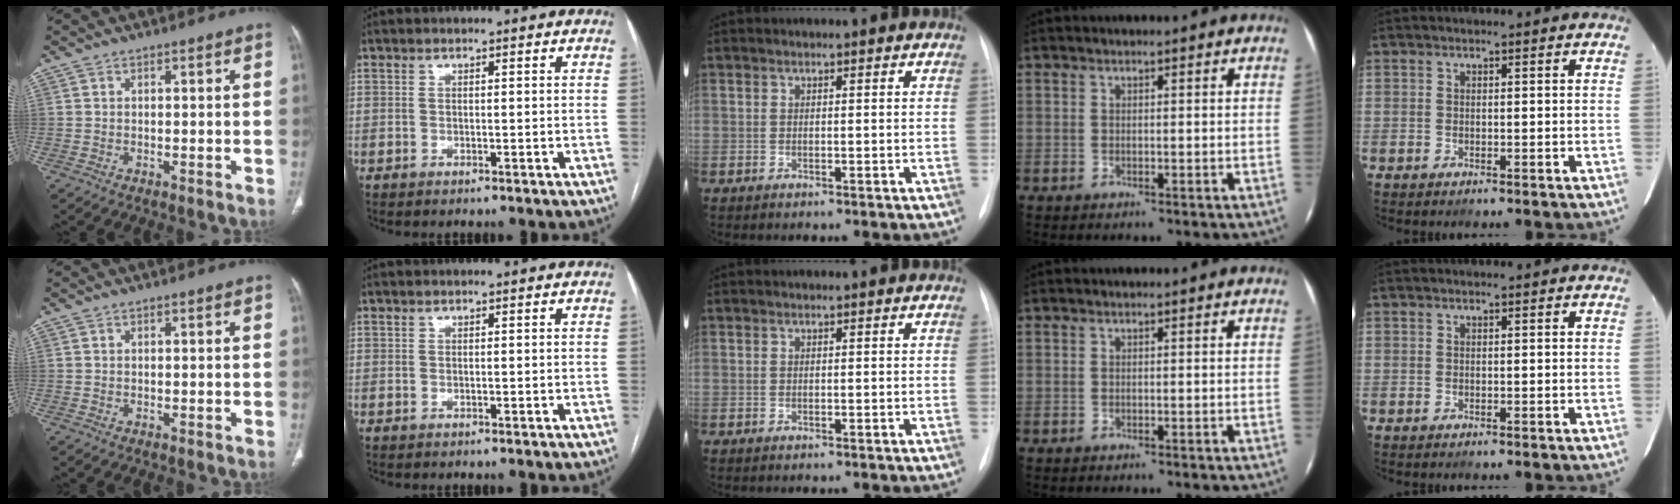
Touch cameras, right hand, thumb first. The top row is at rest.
{}